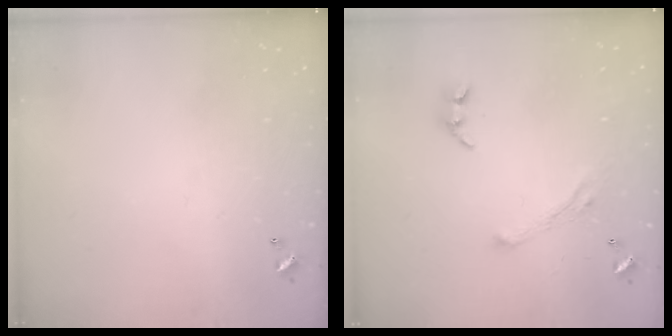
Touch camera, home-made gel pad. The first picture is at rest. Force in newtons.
{"total": 4.1, "press": 4.0, "slide": 1.1}